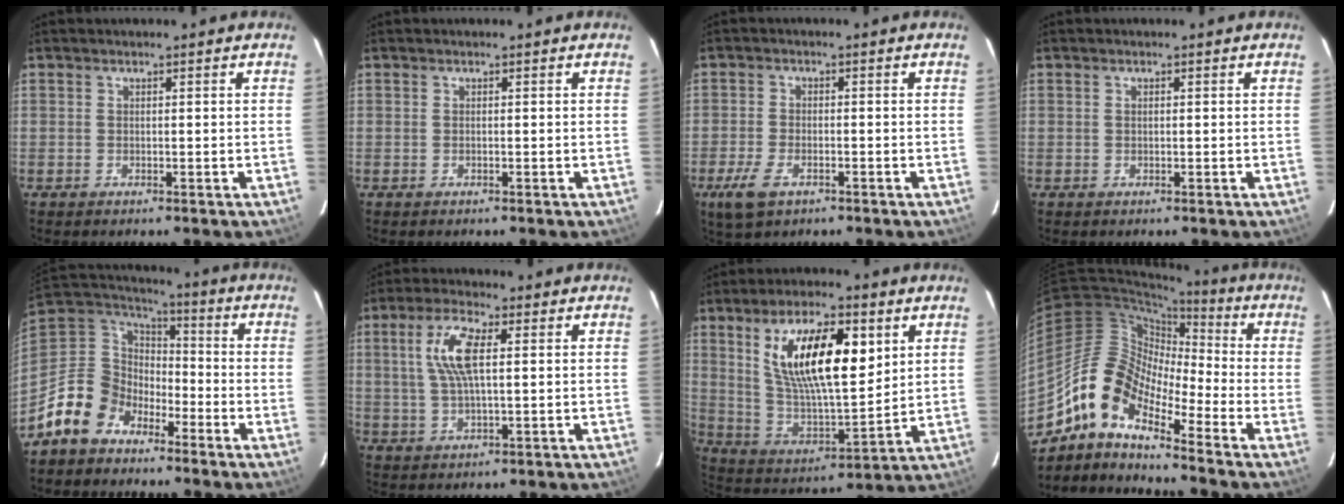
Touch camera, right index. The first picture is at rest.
{"total": 0.0}
{"total": 6.1, "force": [-3.3, 3.1, 4.0], "torque": [-0.106, -0.009, -0.062]}
{"total": 0.0}
{"total": 12.3, "force": [-8.2, 8.4, 3.7], "torque": [-0.099, 0.030, -0.158]}
{"total": 8.4, "force": [2.0, 2.6, 7.7], "torque": [-0.157, 0.011, 0.039]}
{"total": 19.3, "force": [7.2, 7.1, 16.5], "torque": [-0.293, 0.002, 0.139]}
{"total": 12.7, "force": [-8.6, 4.6, 8.2], "torque": [-0.130, 0.011, -0.181]}